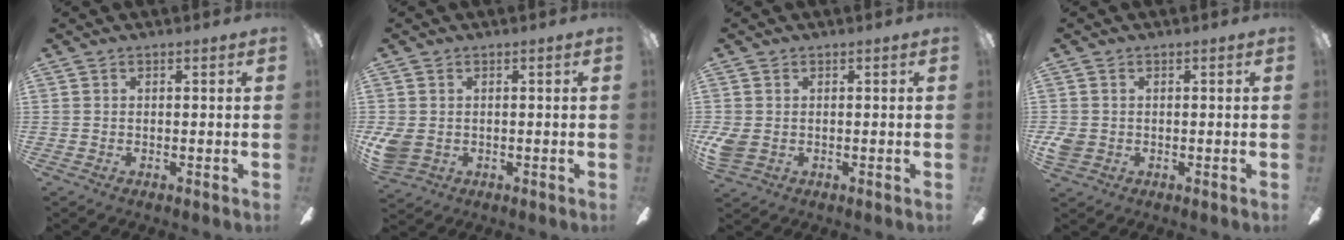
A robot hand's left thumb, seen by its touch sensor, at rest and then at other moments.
{"total": 4.6, "force": [-0.2, 3.8, 2.5], "torque": [-0.070, 0.000, -0.005]}
{"total": 3.6, "force": [-0.2, 2.9, 2.2], "torque": [-0.060, -0.002, -0.007]}
{"total": 3.0, "force": [-0.2, 2.7, 1.4], "torque": [-0.030, 0.003, -0.004]}